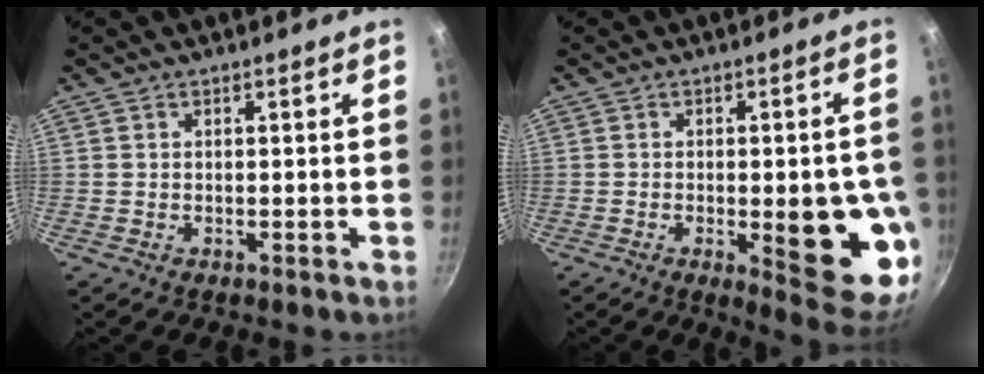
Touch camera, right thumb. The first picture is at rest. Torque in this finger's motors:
{"motor_torque": [2.12, 1.93, 1.77, -0.25, 0.31]}